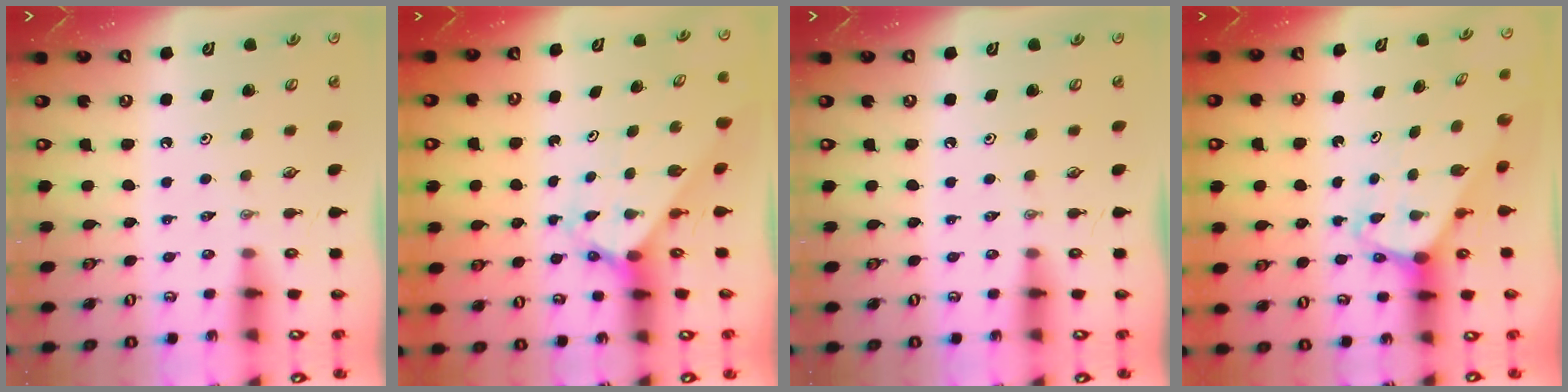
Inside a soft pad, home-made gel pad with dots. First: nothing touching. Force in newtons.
{"total": 2.4, "press": 2.4, "slide": 0.2}
{"total": 0.0}
{"total": 2.5, "press": 2.5, "slide": 0.2}